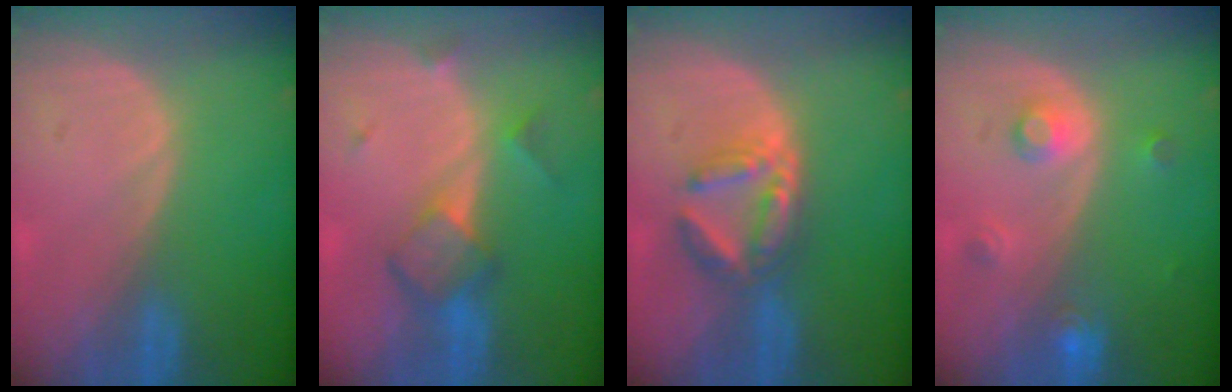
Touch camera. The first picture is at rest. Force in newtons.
{"total": 5.8, "press": 5.2, "slide": 2.5}
{"total": 6.0, "press": 5.7, "slide": 1.8}
{"total": 3.5, "press": 3.2, "slide": 1.5}